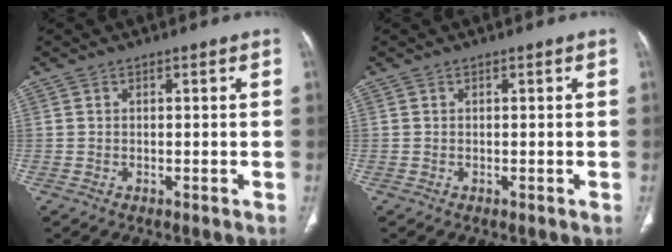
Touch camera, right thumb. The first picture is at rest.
{"total": 0.0}